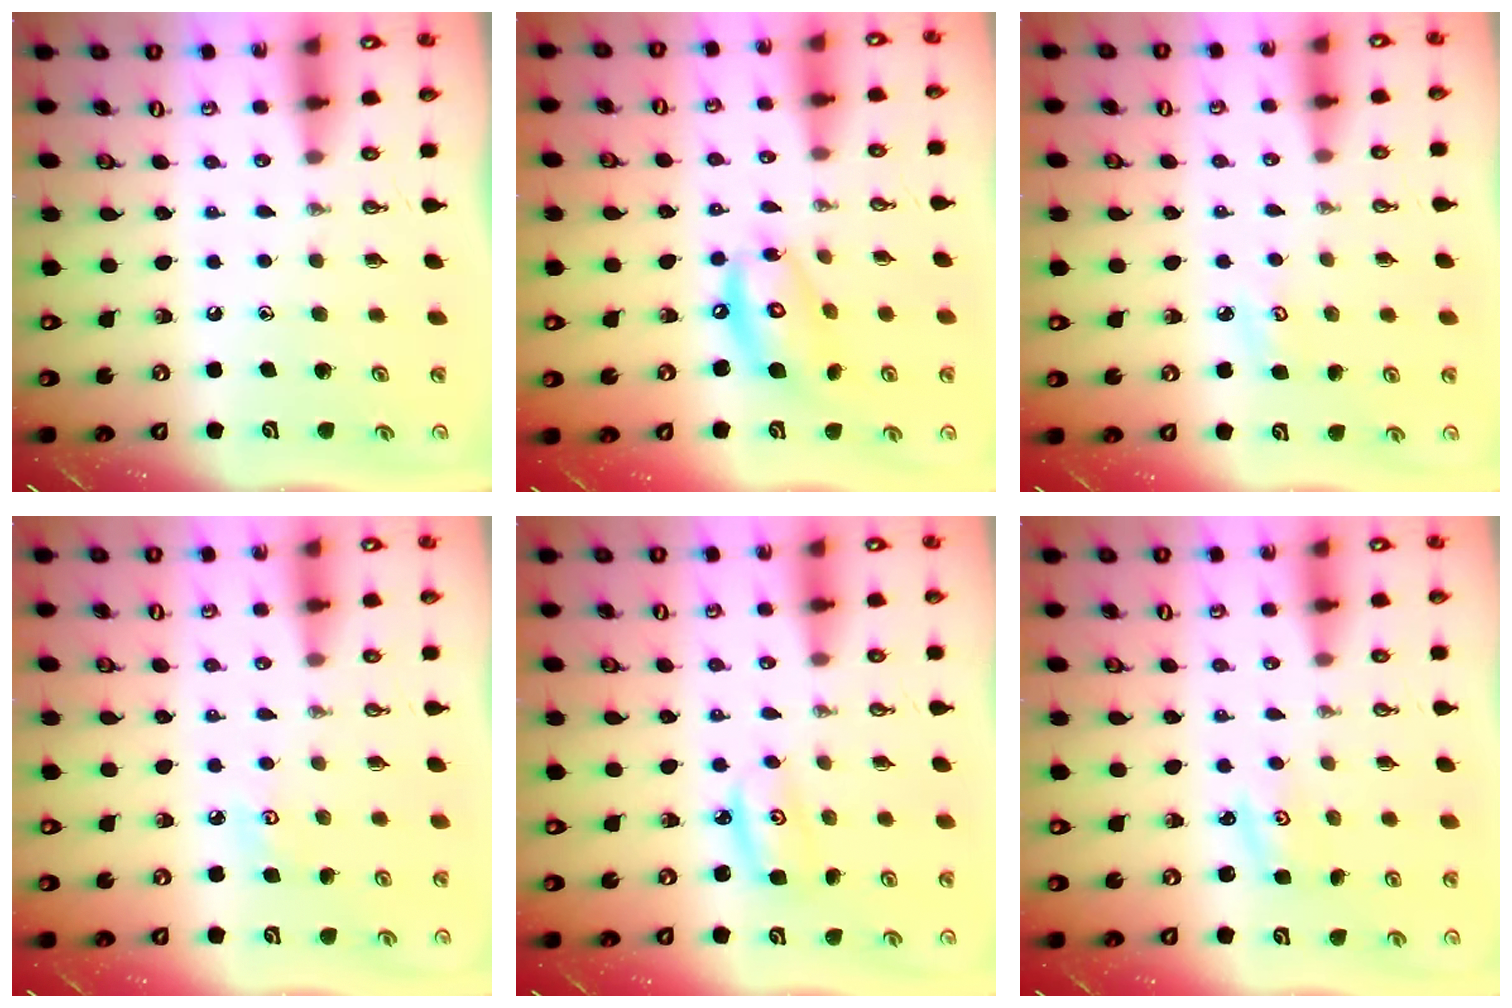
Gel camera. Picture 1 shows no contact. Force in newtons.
{"total": 13.0, "press": 13.0, "slide": 1.1}
{"total": 3.4, "press": 3.4, "slide": 0.3}
{"total": 4.4, "press": 4.4, "slide": 0.4}
{"total": 3.5, "press": 3.5, "slide": 0.4}
{"total": 2.3, "press": 2.3, "slide": 0.3}